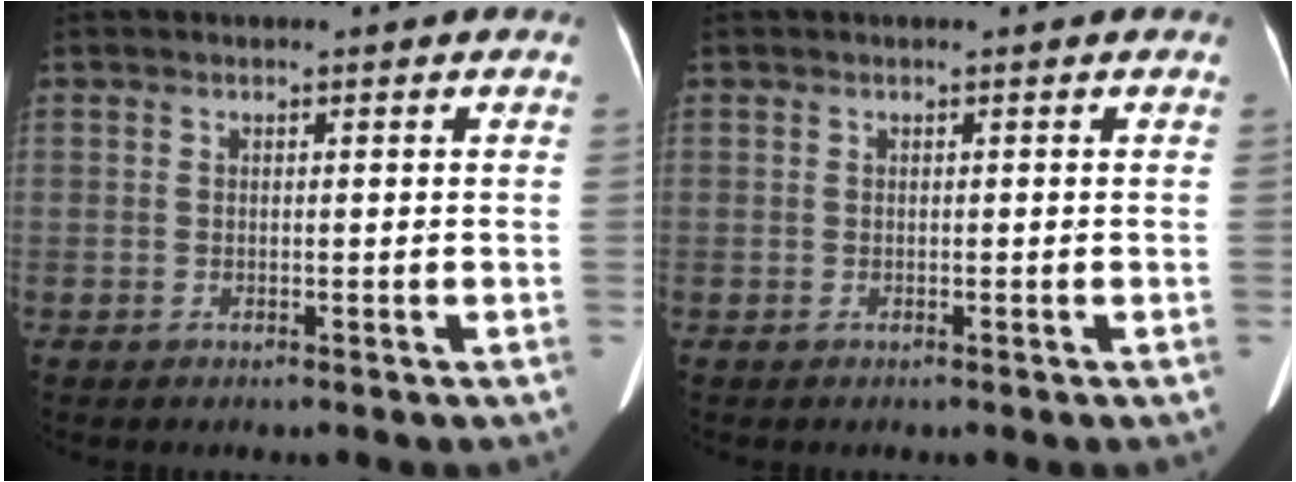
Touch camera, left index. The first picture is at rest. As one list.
[{"total": 0.0}]